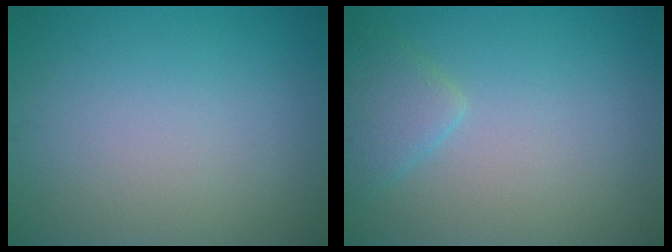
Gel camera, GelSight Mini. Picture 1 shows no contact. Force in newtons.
{"total": 2.3, "press": 2.3, "slide": 0.1}